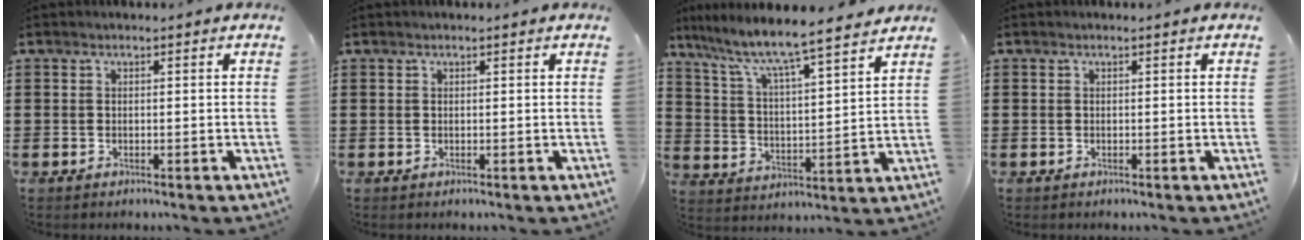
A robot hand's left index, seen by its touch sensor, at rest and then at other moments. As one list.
[{"total": 0.0}, {"total": 6.5, "force": [5.8, -0.2, 3.0], "torque": [-0.084, -0.045, 0.091]}, {"total": 0.0}]